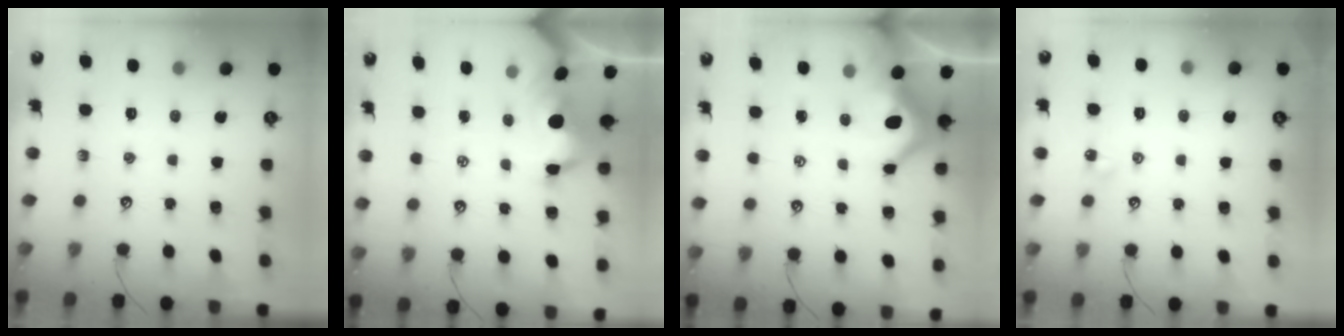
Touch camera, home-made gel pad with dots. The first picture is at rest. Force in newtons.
{"total": 5.6, "press": 5.4, "slide": 1.7}
{"total": 7.7, "press": 7.5, "slide": 1.5}
{"total": 4.4, "press": 4.3, "slide": 0.7}